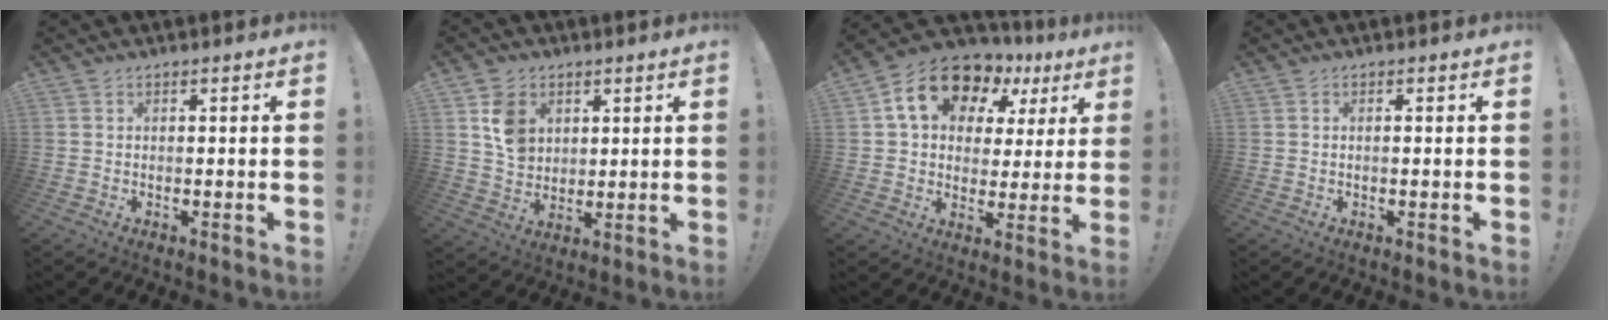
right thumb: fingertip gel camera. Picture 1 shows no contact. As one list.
[{"total": 9.5, "force": [3.6, 7.7, 4.2], "torque": [-0.050, -0.007, 0.072]}, {"total": 16.5, "force": [8.7, 10.5, 9.3], "torque": [-0.152, -0.039, 0.157]}, {"total": 0.5, "force": [-0.2, -0.1, 0.5], "torque": [-0.005, -0.002, -0.005]}]